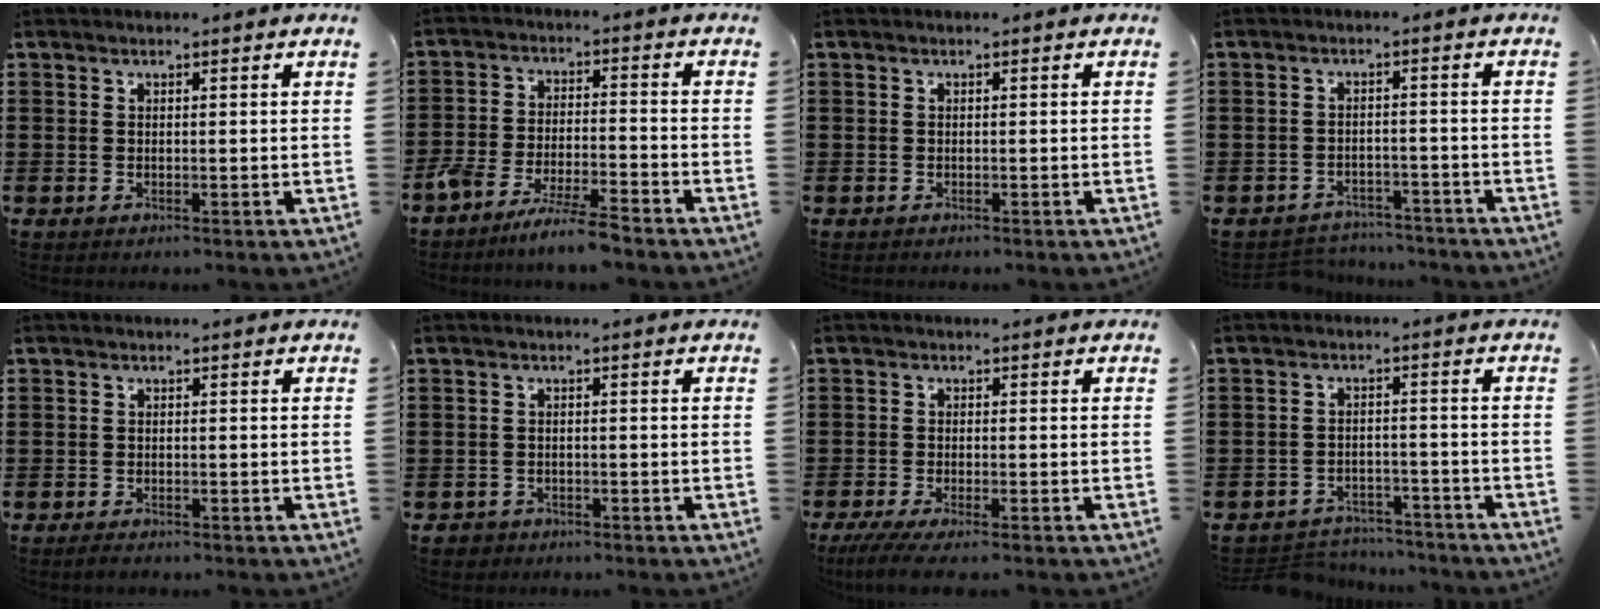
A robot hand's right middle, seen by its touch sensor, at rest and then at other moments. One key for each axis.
{"total": 6.5, "fx": -6.1, "fy": -0.1, "fz": 2.3, "tx": -0.048, "ty": -0.007, "tz": -0.117}
{"total": 0.0}
{"total": 3.0, "fx": -2.9, "fy": 0.5, "fz": -0.2, "tx": -0.006, "ty": 0.001, "tz": -0.064}
{"total": 0.9, "fx": -0.8, "fy": 0.2, "fz": 0.2, "tx": -0.007, "ty": -0.002, "tz": -0.017}
{"total": 1.2, "fx": -1.0, "fy": 0.6, "fz": -0.1, "tx": -0.003, "ty": 0.003, "tz": -0.025}
{"total": 2.8, "fx": -2.4, "fy": 0.0, "fz": 1.6, "tx": -0.040, "ty": -0.008, "tz": -0.049}
{"total": 3.8, "fx": -3.8, "fy": 0.7, "fz": -0.1, "tx": -0.005, "ty": 0.004, "tz": -0.082}